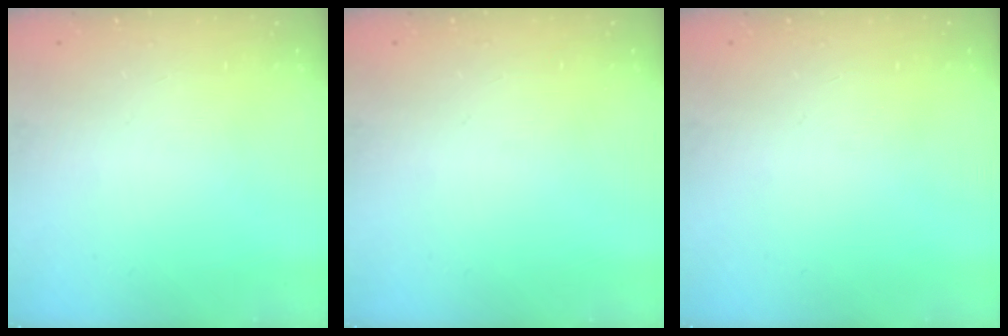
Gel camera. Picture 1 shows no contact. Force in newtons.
{"total": 0.0}
{"total": 0.0}